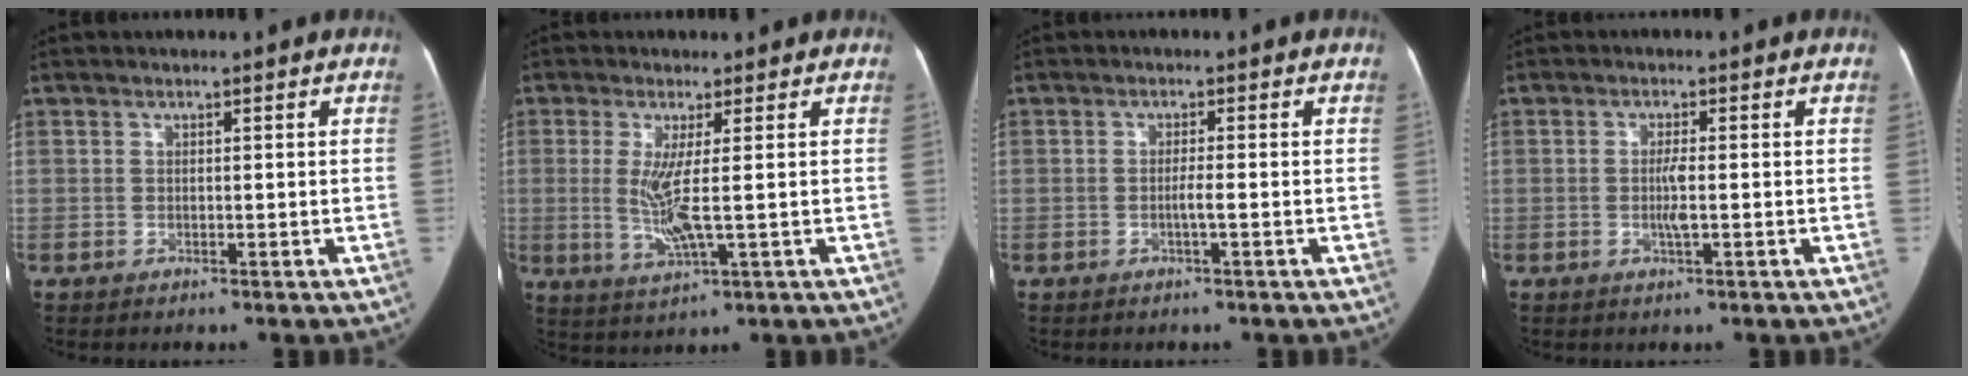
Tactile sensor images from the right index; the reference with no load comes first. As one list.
[{"total": 6.1, "force": [0.1, 0.3, 6.1], "torque": [-0.131, -0.014, 0.004]}, {"total": 1.8, "force": [-0.6, 0.0, 1.7], "torque": [-0.033, 0.002, -0.013]}, {"total": 2.8, "force": [-0.5, 0.4, 2.8], "torque": [-0.056, -0.001, -0.010]}]